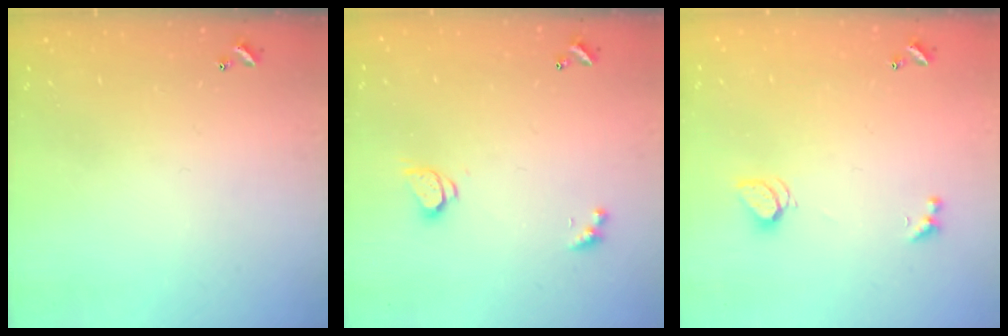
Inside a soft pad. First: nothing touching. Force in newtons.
{"total": 1.9, "press": 1.8, "slide": 0.3}
{"total": 2.0, "press": 2.0, "slide": 0.5}